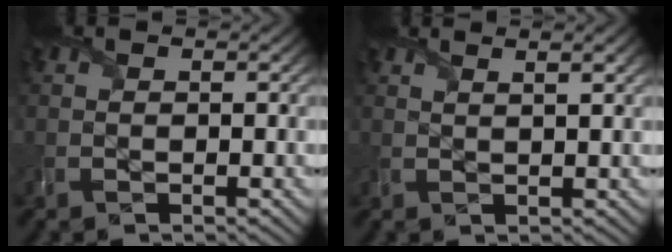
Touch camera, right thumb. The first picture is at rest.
{"total": 2.7, "force": [1.6, 0.6, 2.1], "torque": [-0.029, 0.002, 0.016]}